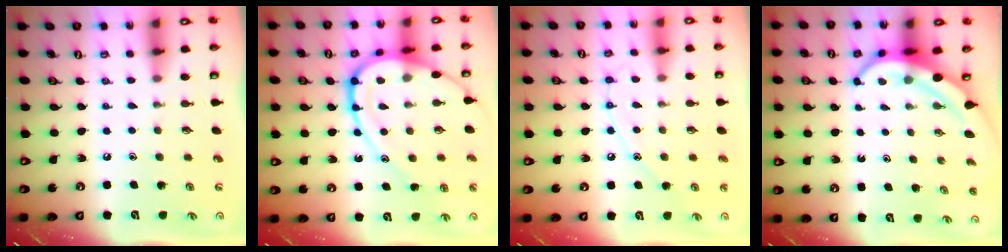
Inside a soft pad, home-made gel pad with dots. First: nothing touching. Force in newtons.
{"total": 18.0, "press": 18.0, "slide": 1.6}
{"total": 8.8, "press": 8.8, "slide": 0.7}
{"total": 6.4, "press": 6.3, "slide": 0.8}